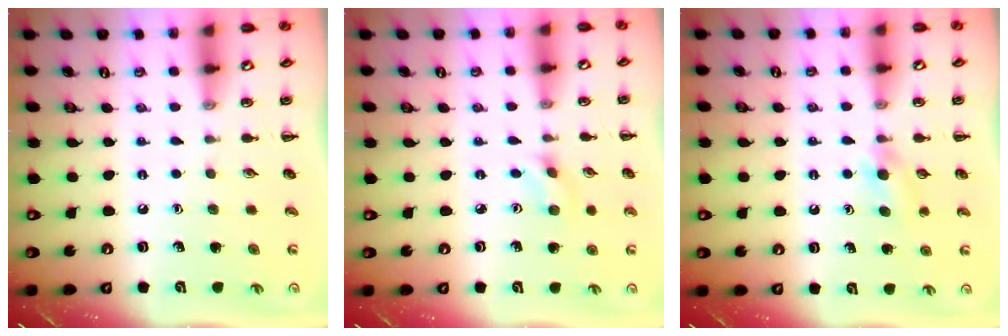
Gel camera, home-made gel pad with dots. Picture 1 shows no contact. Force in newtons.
{"total": 2.3, "press": 2.1, "slide": 0.9}
{"total": 5.9, "press": 5.6, "slide": 1.9}